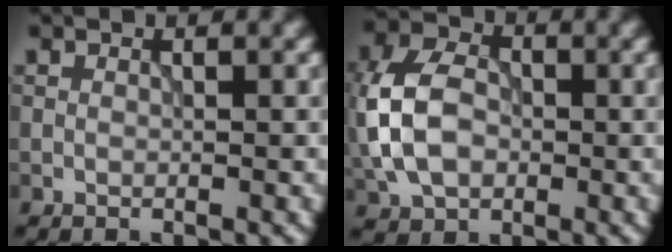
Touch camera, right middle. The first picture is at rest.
{"total": 7.3, "force": [-0.8, 5.3, 5.0], "torque": [-0.115, 0.009, -0.027]}